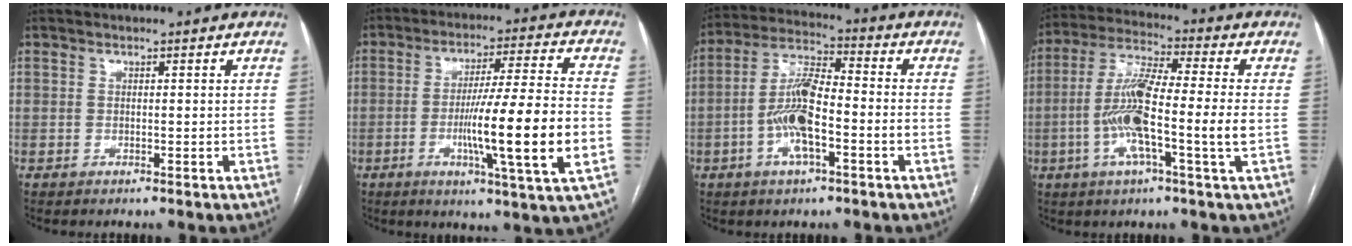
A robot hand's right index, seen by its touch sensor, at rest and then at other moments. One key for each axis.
{"total": 16.3, "fx": -3.5, "fy": -0.7, "fz": 15.9, "tx": -0.264, "ty": -0.012, "tz": -0.061}
{"total": 10.5, "fx": -2.9, "fy": 2.6, "fz": 9.7, "tx": -0.200, "ty": 0.012, "tz": -0.056}
{"total": 13.4, "fx": -2.3, "fy": 0.3, "fz": 13.2, "tx": -0.256, "ty": 0.002, "tz": -0.053}